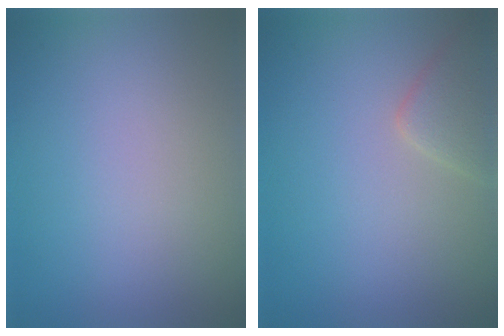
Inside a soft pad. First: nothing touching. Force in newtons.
{"total": 2.4, "press": 2.4, "slide": 0.1}